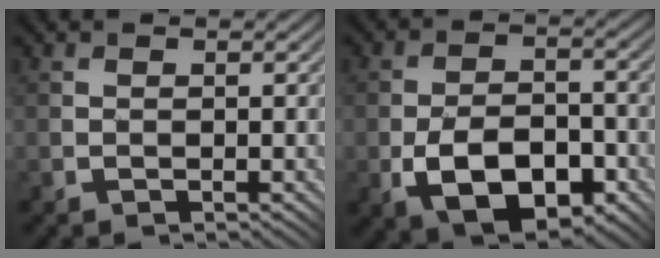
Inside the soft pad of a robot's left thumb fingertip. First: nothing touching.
{"total": 9.3, "force": [-3.8, 5.2, 6.8], "torque": [-0.135, -0.009, -0.062]}